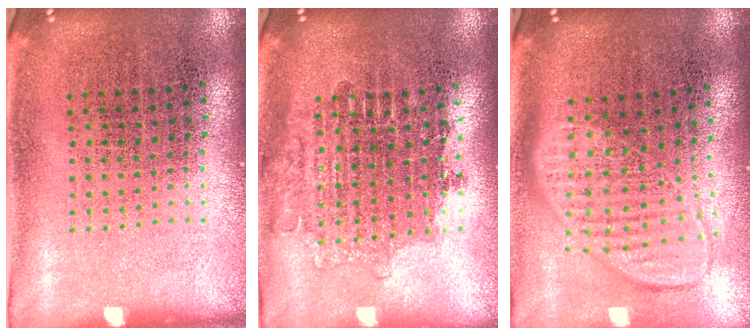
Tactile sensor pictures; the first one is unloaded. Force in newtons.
{"total": 1.7, "press": 1.4, "slide": 1.0}
{"total": 2.0, "press": 1.5, "slide": 1.2}